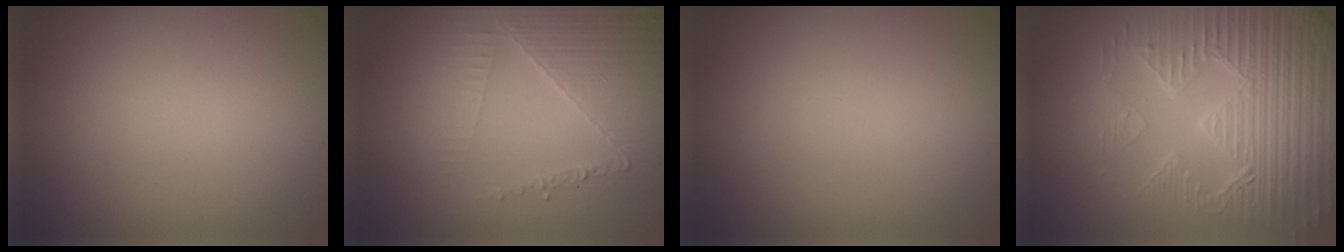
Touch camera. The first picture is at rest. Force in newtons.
{"total": 3.5, "press": 3.3, "slide": 1.2}
{"total": 0.0}
{"total": 6.6, "press": 5.5, "slide": 3.6}